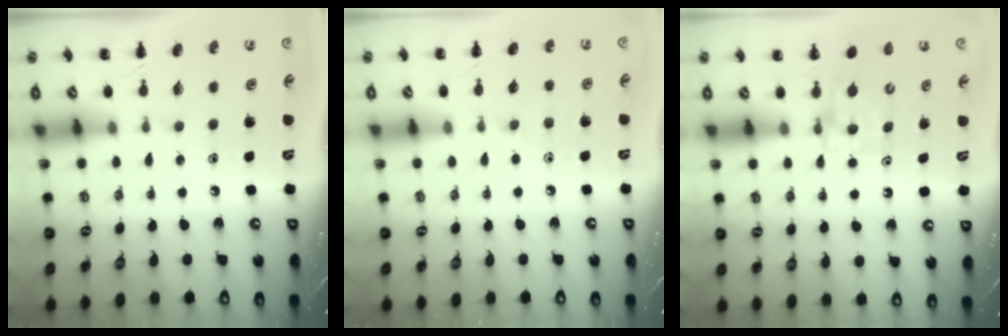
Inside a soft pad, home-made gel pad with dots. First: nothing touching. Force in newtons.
{"total": 2.9, "press": 2.7, "slide": 1.1}
{"total": 4.4, "press": 4.3, "slide": 1.3}